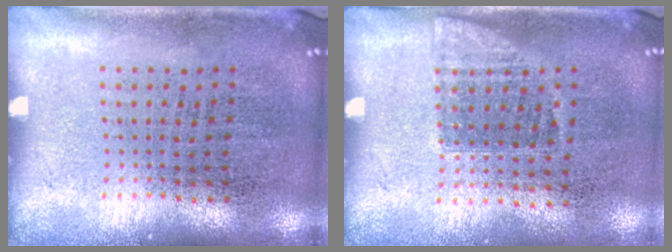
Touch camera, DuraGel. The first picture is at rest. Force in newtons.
{"total": 1.0, "press": 0.8, "slide": 0.5}